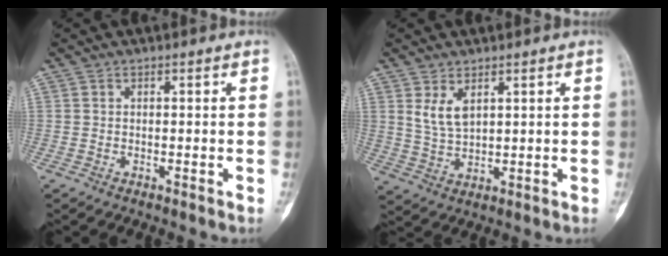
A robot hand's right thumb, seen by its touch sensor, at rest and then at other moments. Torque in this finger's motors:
{"motor_torque": [-0.24, 0.46, 0.30, 0.26, 0.06]}